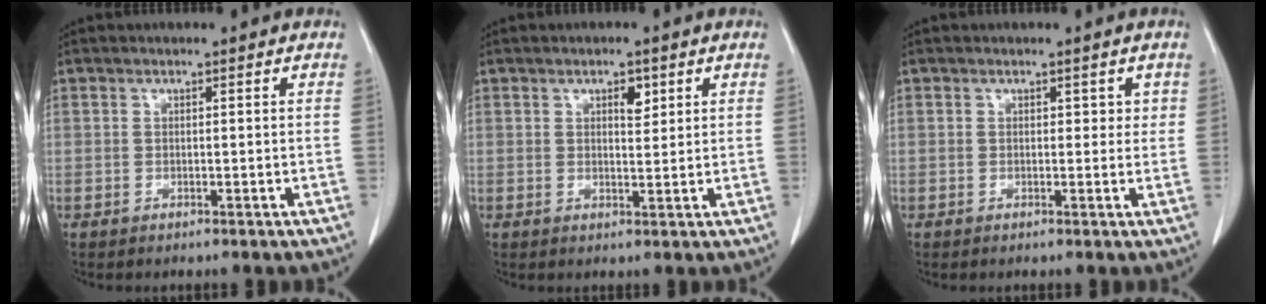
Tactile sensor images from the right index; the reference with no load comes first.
{"total": 2.5, "force": [1.2, 1.0, 1.9], "torque": [-0.029, -0.004, 0.020]}
{"total": 1.6, "force": [0.7, 1.2, 0.9], "torque": [-0.001, 0.003, 0.007]}